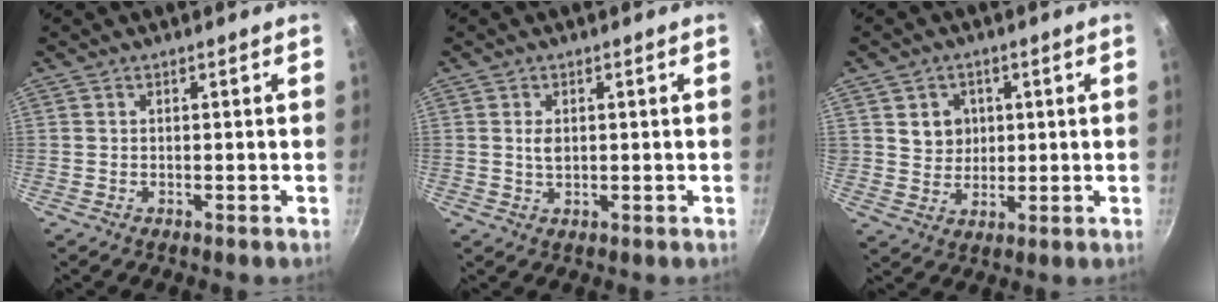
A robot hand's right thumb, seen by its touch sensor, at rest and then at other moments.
{"total": 2.2, "force": [0.3, 1.3, 1.7], "torque": [-0.026, -0.002, 0.005]}
{"total": 5.6, "force": [1.5, 5.0, 2.0], "torque": [-0.005, -0.004, 0.029]}